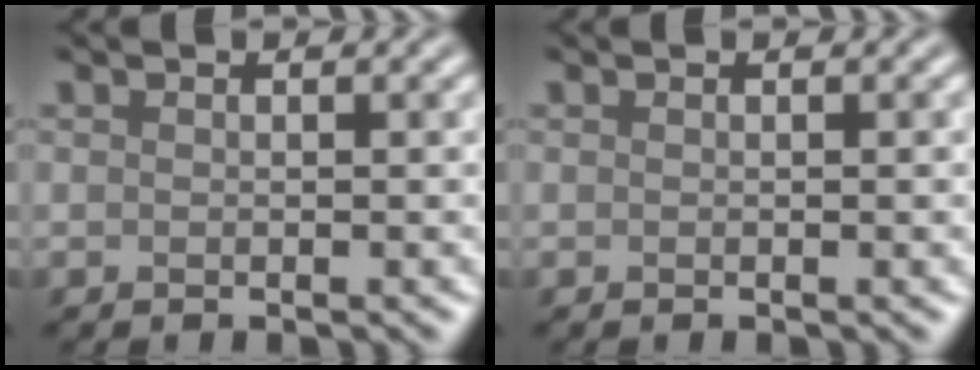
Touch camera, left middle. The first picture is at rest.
{"total": 1.0, "force": [0.0, 0.3, 1.0], "torque": [-0.007, 0.003, -0.002]}